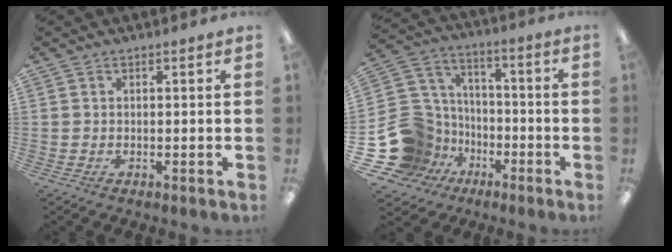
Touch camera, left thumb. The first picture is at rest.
{"total": 18.9, "force": [-6.8, 16.7, 5.7], "torque": [-0.125, 0.035, -0.076]}